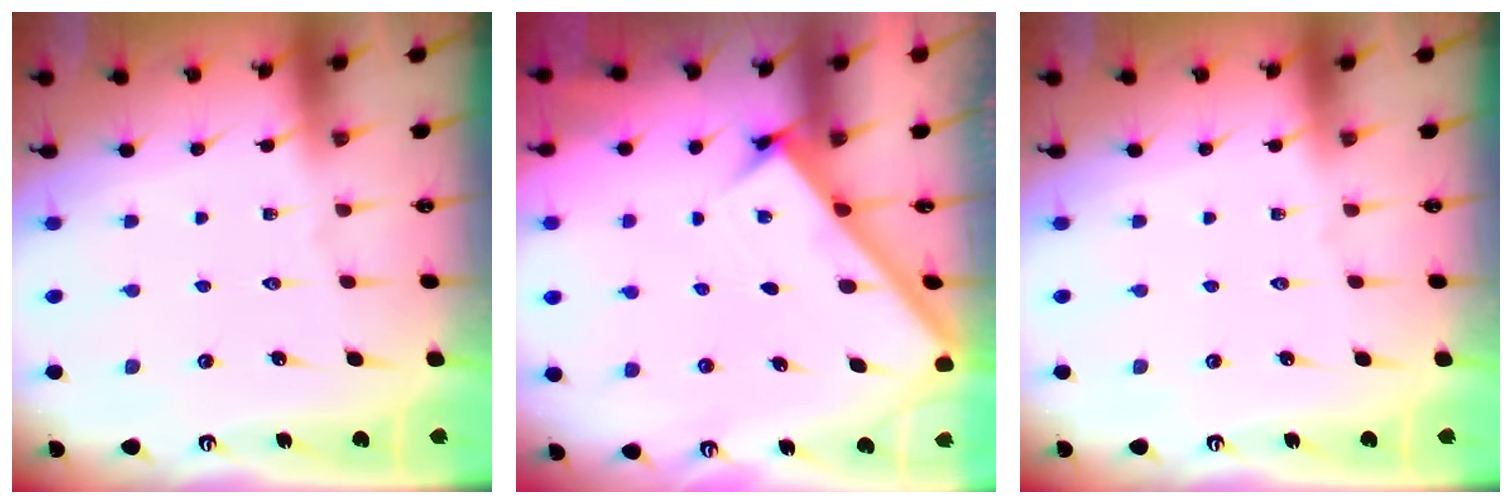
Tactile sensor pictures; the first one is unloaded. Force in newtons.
{"total": 2.6, "press": 2.6, "slide": 0.3}
{"total": 0.0}